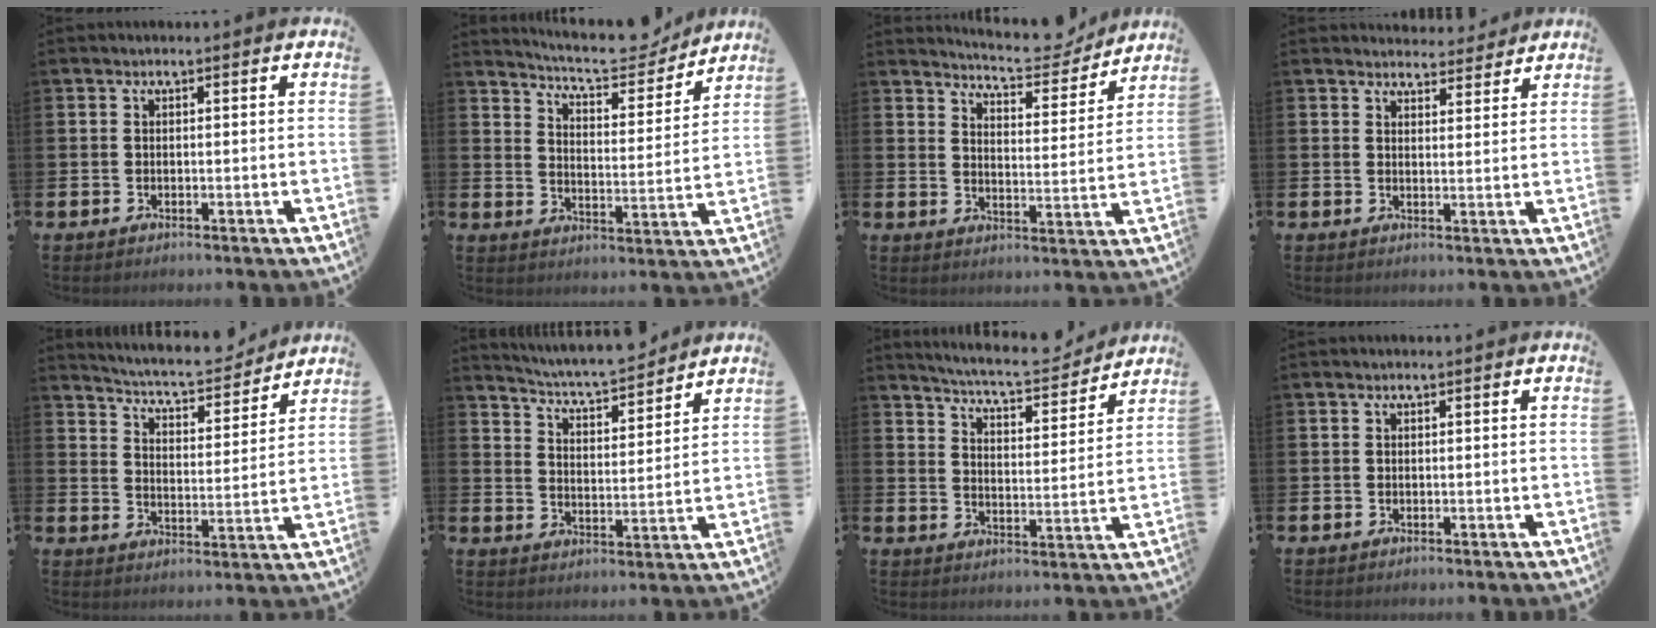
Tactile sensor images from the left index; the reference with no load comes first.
{"total": 7.7, "force": [7.3, 1.2, 1.9], "torque": [-0.049, -0.055, 0.124]}
{"total": 6.8, "force": [6.6, 0.8, 1.3], "torque": [-0.032, -0.049, 0.114]}
{"total": 3.7, "force": [3.6, 0.9, -0.2], "torque": [0.005, -0.022, 0.065]}
{"total": 6.1, "force": [5.9, 0.9, 1.2], "torque": [-0.047, -0.047, 0.099]}
{"total": 5.6, "force": [5.5, 0.2, 0.9], "torque": [-0.044, -0.040, 0.095]}
{"total": 6.4, "force": [6.2, 0.5, 1.3], "torque": [-0.048, -0.045, 0.105]}
{"total": 0.0}